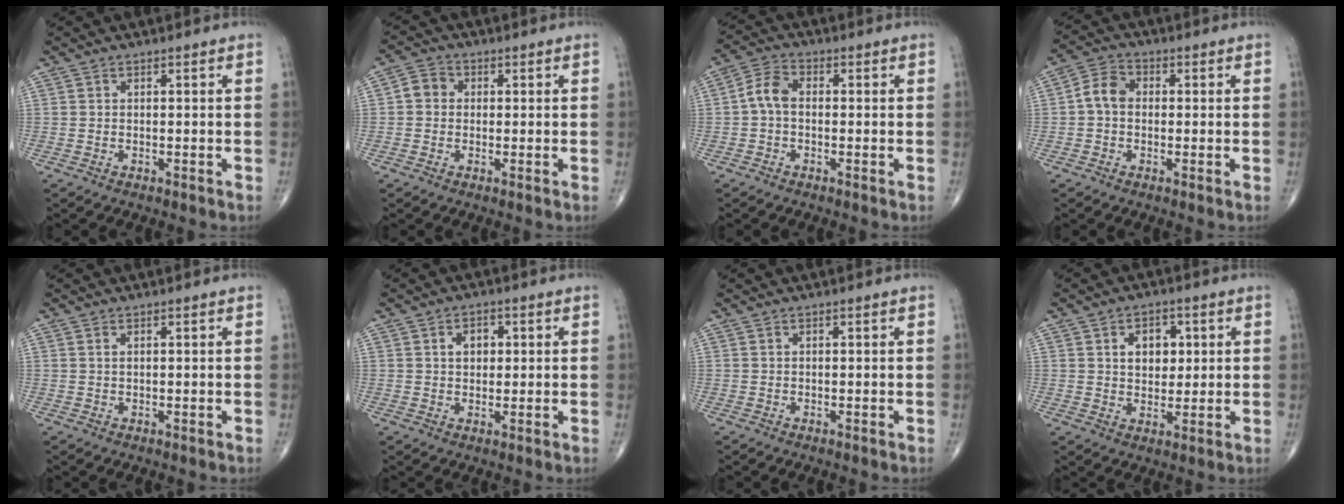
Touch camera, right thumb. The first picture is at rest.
{"total": 3.7, "force": [0.0, 3.2, 1.7], "torque": [-0.018, 0.011, -0.009]}
{"total": 4.8, "force": [-0.5, 3.0, 3.7], "torque": [-0.070, 0.017, -0.019]}
{"total": 5.0, "force": [-0.3, 3.8, 3.2], "torque": [-0.051, 0.018, -0.017]}
{"total": 0.6, "force": [0.3, 0.2, 0.4], "torque": [-0.011, 0.005, 0.006]}
{"total": 3.9, "force": [1.0, 2.8, 2.5], "torque": [-0.022, 0.002, 0.014]}
{"total": 0.0}
{"total": 6.5, "force": [1.8, 4.6, 4.2], "torque": [-0.032, -0.006, 0.026]}